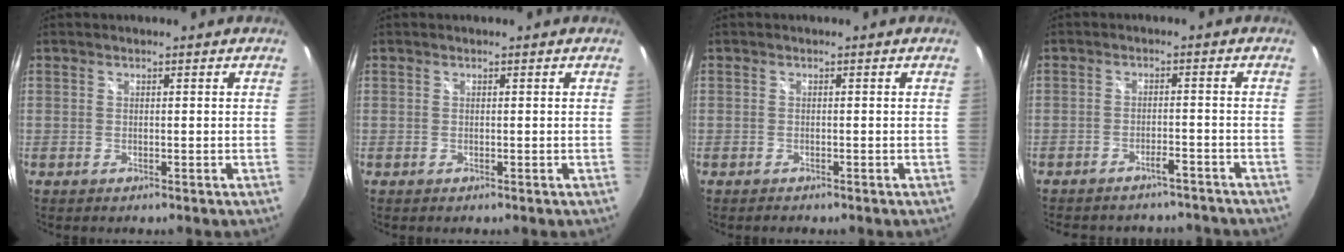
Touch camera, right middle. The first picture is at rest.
{"total": 0.0}
{"total": 1.0, "force": [-0.8, 0.5, 0.0], "torque": [-0.004, 0.000, -0.014]}
{"total": 10.4, "force": [-9.3, 3.4, 3.1], "torque": [-0.075, 0.003, -0.116]}